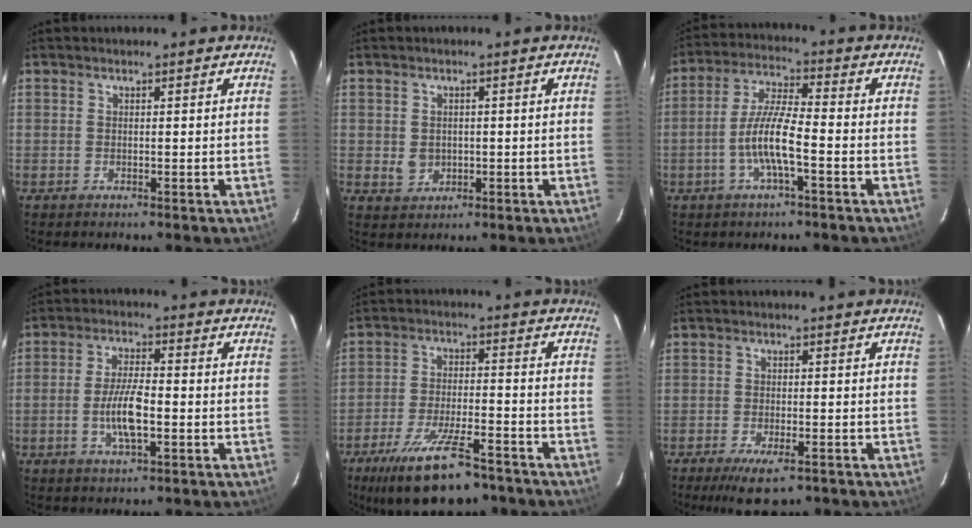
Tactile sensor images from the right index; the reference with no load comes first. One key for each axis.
{"total": 2.5, "fx": -0.2, "fy": 2.2, "fz": 1.2, "tx": -0.019, "ty": 0.003, "tz": 0.003}
{"total": 8.3, "fx": -3.0, "fy": 1.0, "fz": 7.7, "tx": -0.158, "ty": 0.007, "tz": -0.057}
{"total": 7.4, "fx": -1.9, "fy": 2.4, "fz": 6.7, "tx": -0.133, "ty": 0.003, "tz": -0.036}
{"total": 15.4, "fx": -11.0, "fy": 4.7, "fz": 9.6, "tx": -0.192, "ty": -0.023, "tz": -0.176}
{"total": 6.8, "fx": -4.6, "fy": 2.3, "fz": 4.5, "tx": -0.099, "ty": -0.020, "tz": -0.073}